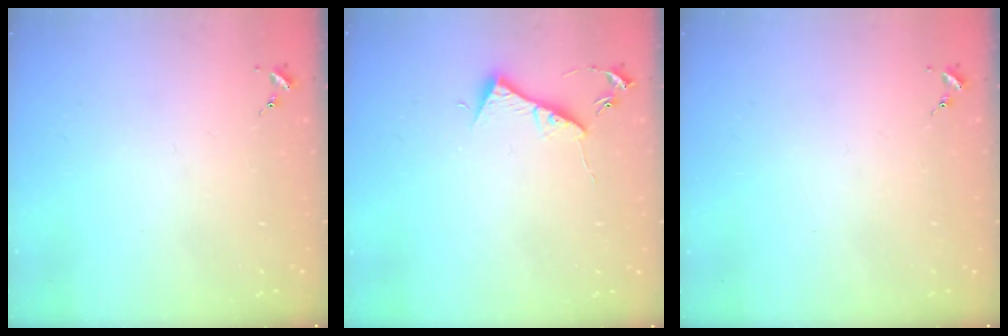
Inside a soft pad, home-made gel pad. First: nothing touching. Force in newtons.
{"total": 6.8, "press": 6.8, "slide": 0.6}
{"total": 0.0}